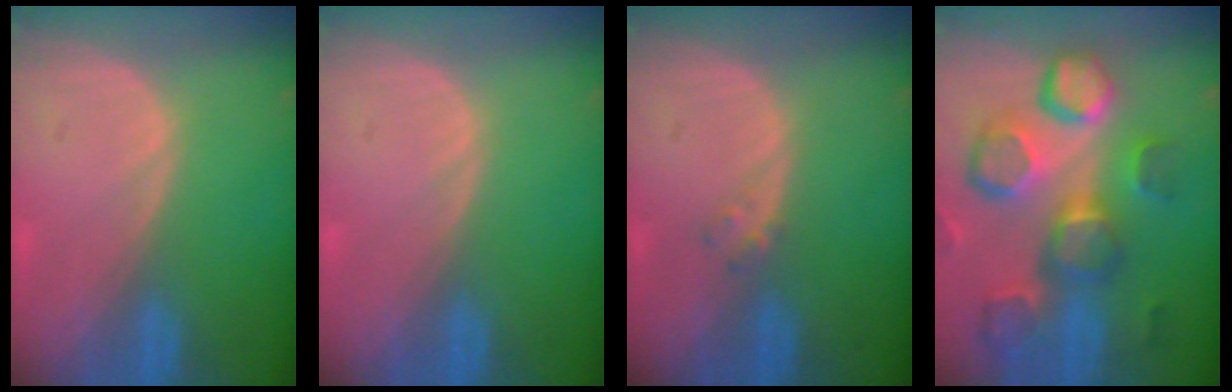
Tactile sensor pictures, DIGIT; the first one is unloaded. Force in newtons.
{"total": 0.0}
{"total": 1.2, "press": 1.2, "slide": 0.2}
{"total": 12.9, "press": 11.2, "slide": 6.4}